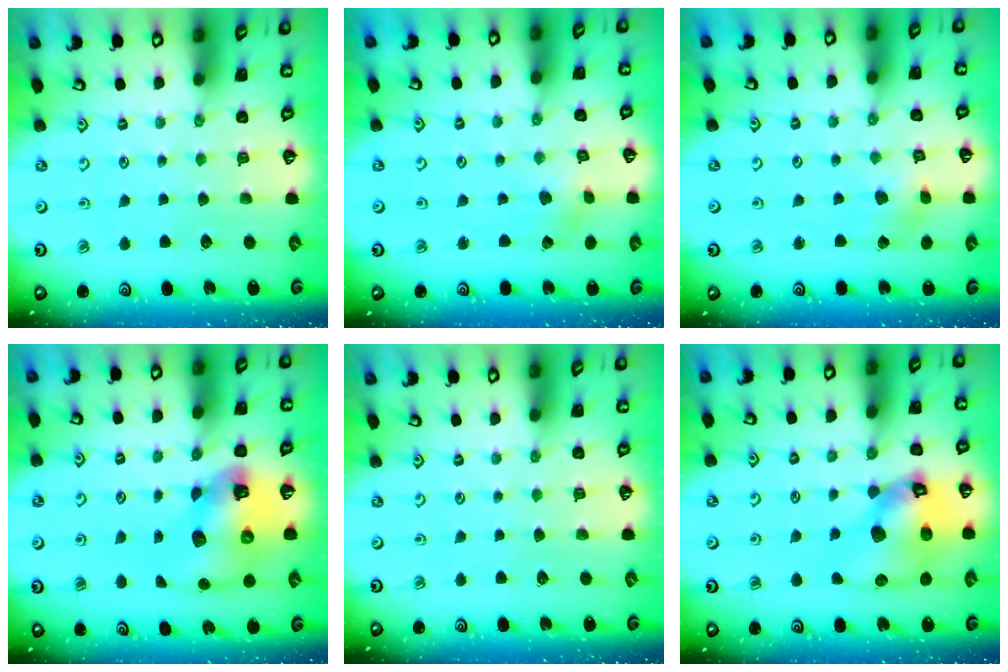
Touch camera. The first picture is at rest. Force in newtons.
{"total": 1.3, "press": 1.3, "slide": 0.1}
{"total": 2.2, "press": 2.2, "slide": 0.4}
{"total": 11.8, "press": 11.7, "slide": 1.8}
{"total": 0.0}
{"total": 16.3, "press": 16.2, "slide": 2.3}